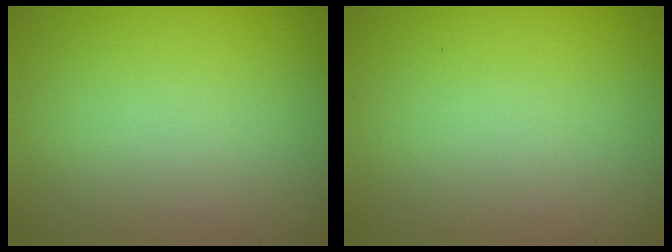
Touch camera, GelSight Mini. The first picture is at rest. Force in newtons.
{"total": 0.0}